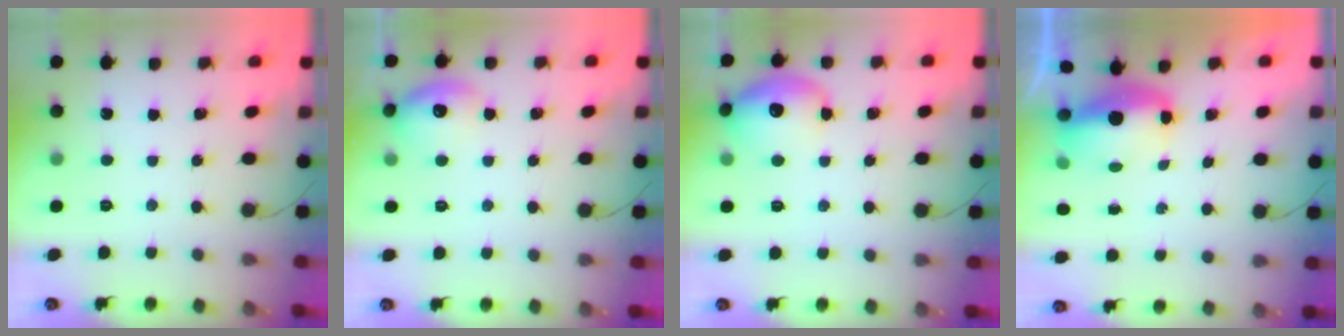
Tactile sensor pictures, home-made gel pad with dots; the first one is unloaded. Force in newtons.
{"total": 11.7, "press": 11.6, "slide": 1.2}
{"total": 12.8, "press": 12.6, "slide": 2.2}
{"total": 6.8, "press": 6.8, "slide": 0.8}